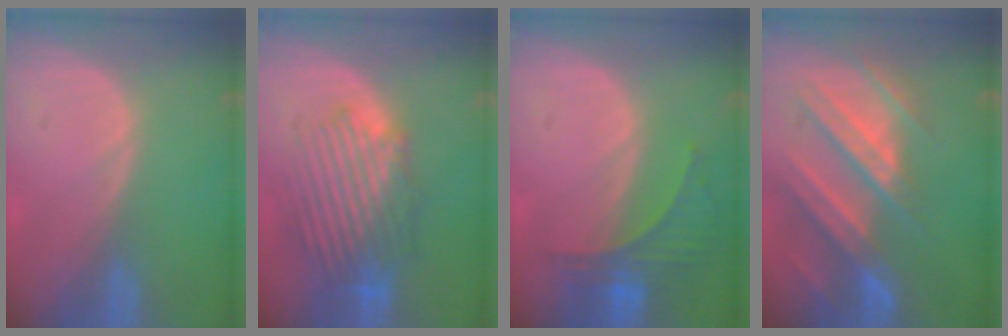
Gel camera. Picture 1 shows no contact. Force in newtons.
{"total": 9.1, "press": 8.6, "slide": 2.8}
{"total": 5.9, "press": 5.6, "slide": 1.9}
{"total": 11.1, "press": 9.8, "slide": 5.2}